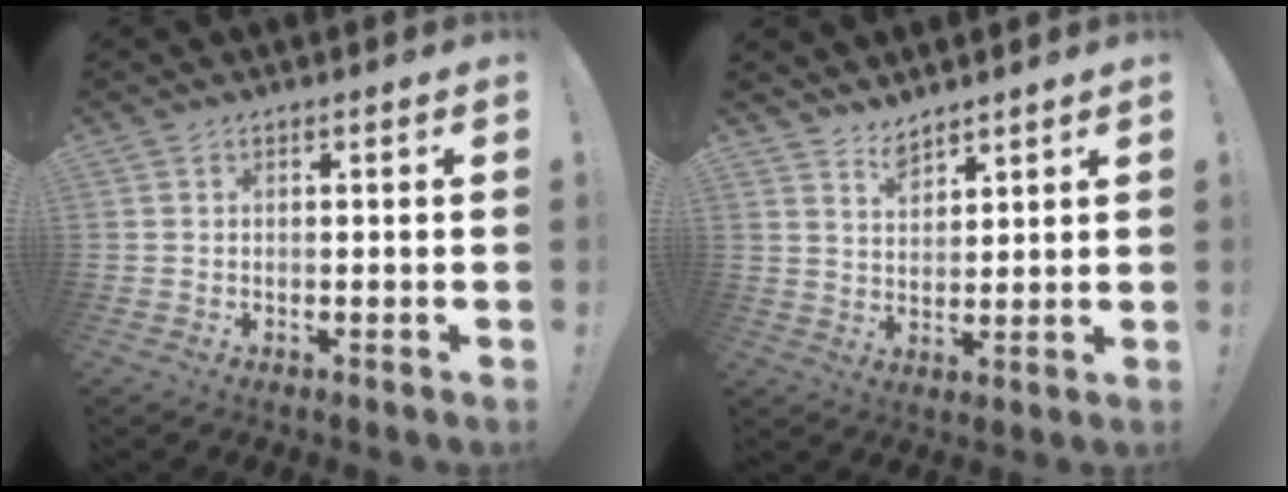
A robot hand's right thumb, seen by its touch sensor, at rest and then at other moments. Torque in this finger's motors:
{"motor_torque": [0.17, 0.29, 0.05, 0.03, 0.04]}